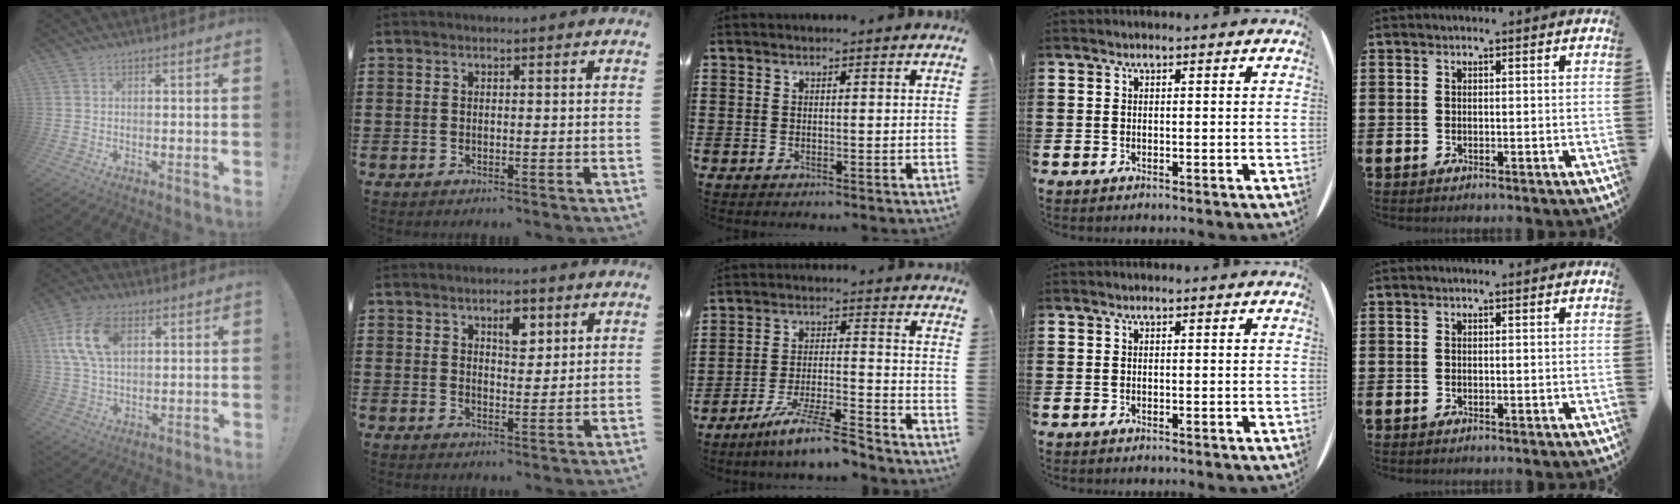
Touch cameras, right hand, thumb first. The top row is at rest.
{"thumb": {"total": 14.1, "force": [4.5, 8.6, 10.2], "torque": [-0.207, 0.003, 0.085]}, "index": {"total": 4.0, "force": [2.1, 1.9, 2.7], "torque": [-0.037, -0.001, 0.032]}, "middle": {"total": 8.1, "force": [-7.0, 0.0, 4.2], "torque": [-0.083, -0.004, -0.134]}}